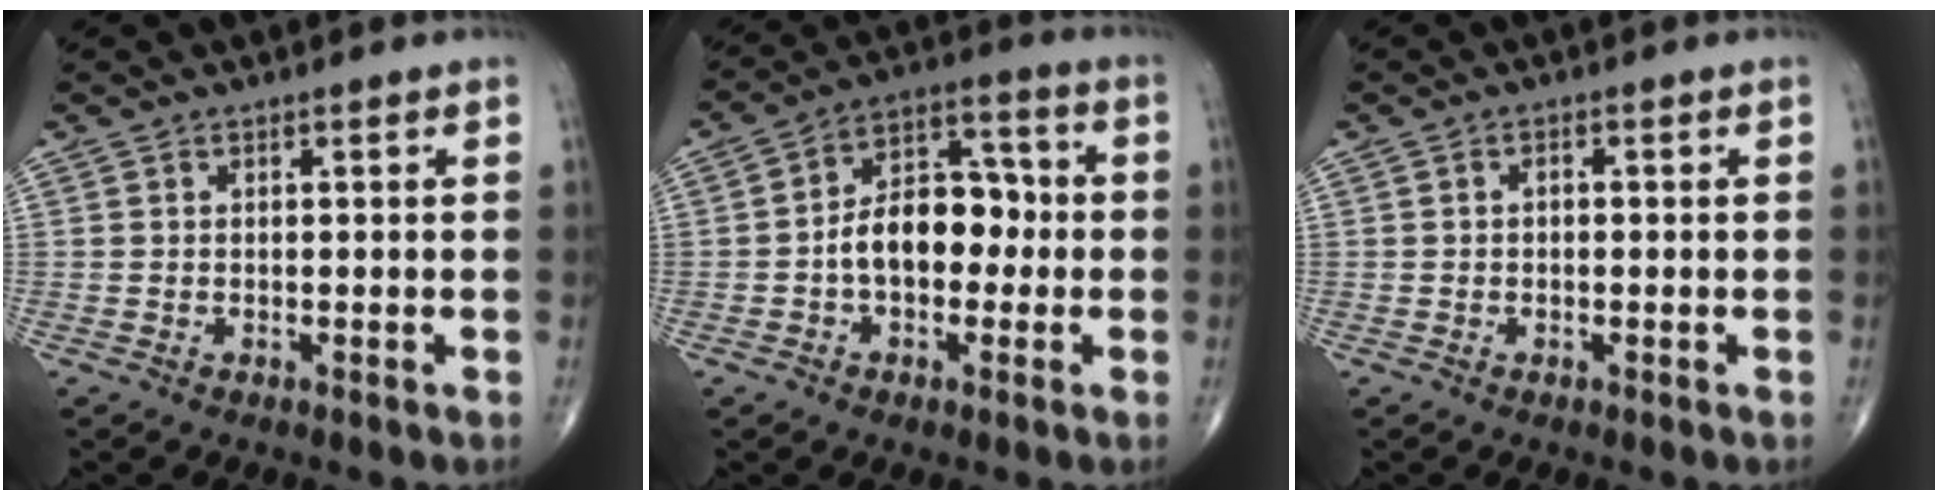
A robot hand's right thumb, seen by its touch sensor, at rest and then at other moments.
{"total": 11.7, "force": [-1.4, 7.7, 8.8], "torque": [-0.113, 0.044, -0.035]}
{"total": 1.0, "force": [-0.1, 0.7, 0.7], "torque": [-0.009, 0.003, -0.003]}